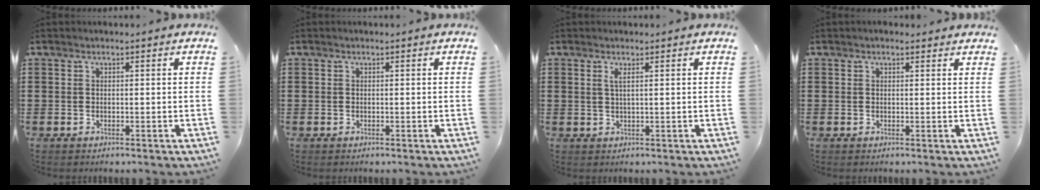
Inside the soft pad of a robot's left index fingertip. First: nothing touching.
{"total": 0.0}
{"total": 1.6, "force": [0.6, -0.1, 1.4], "torque": [-0.031, -0.002, 0.010]}
{"total": 0.8, "force": [0.6, 0.3, 0.4], "torque": [-0.009, 0.003, 0.012]}